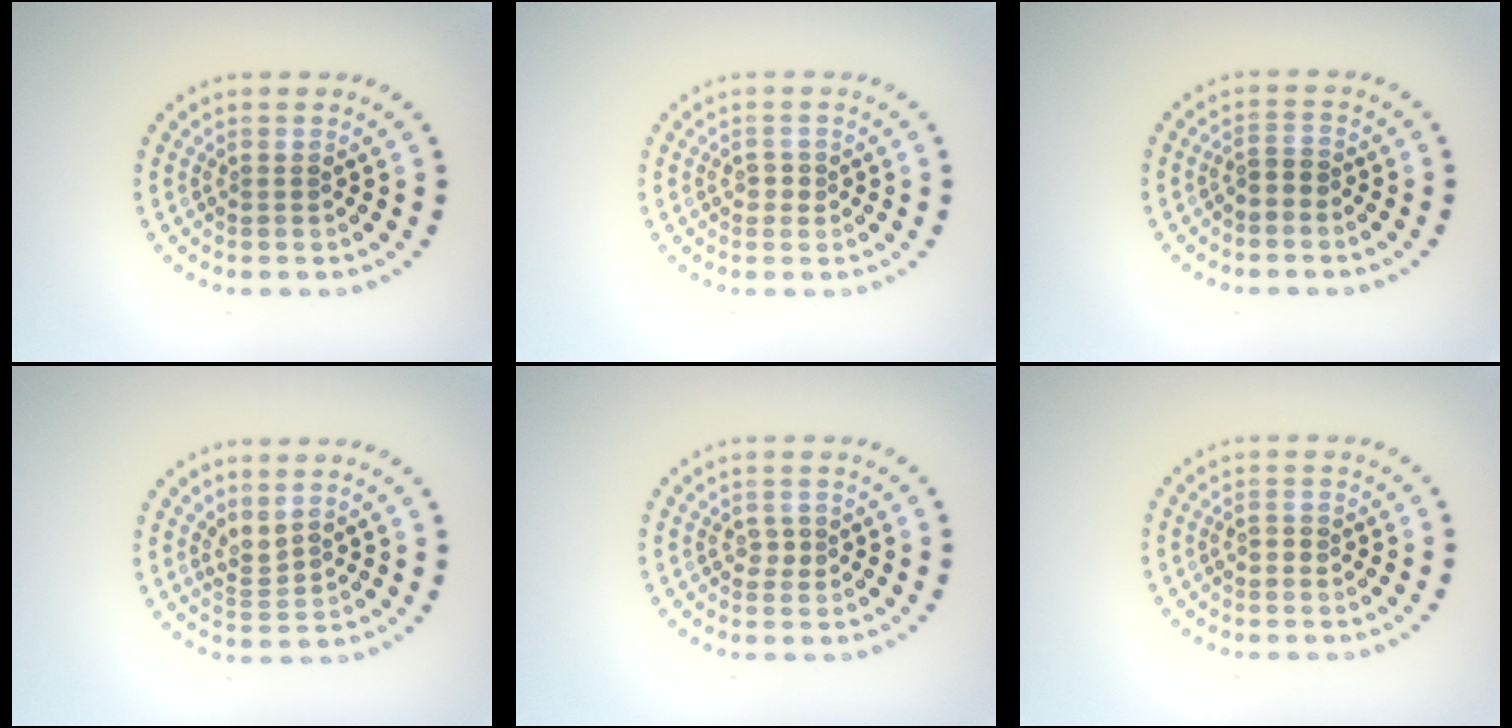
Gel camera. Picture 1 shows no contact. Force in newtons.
{"total": 1.0, "press": 1.0, "slide": 0.3}
{"total": 1.3, "press": 1.0, "slide": 0.8}
{"total": 1.8, "press": 1.3, "slide": 1.3}
{"total": 1.1, "press": 1.0, "slide": 0.5}
{"total": 0.7, "press": 0.7, "slide": 0.2}